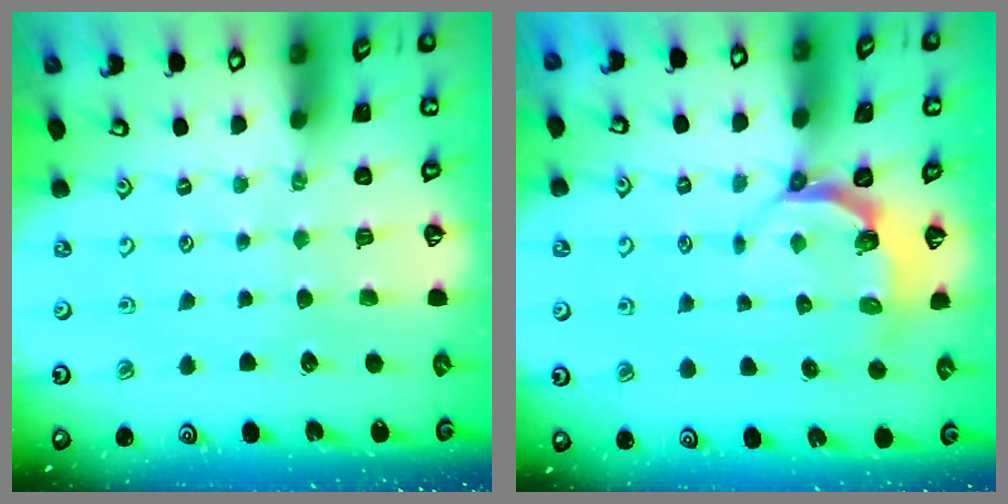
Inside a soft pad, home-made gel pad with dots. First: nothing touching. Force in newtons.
{"total": 4.7, "press": 3.7, "slide": 2.8}